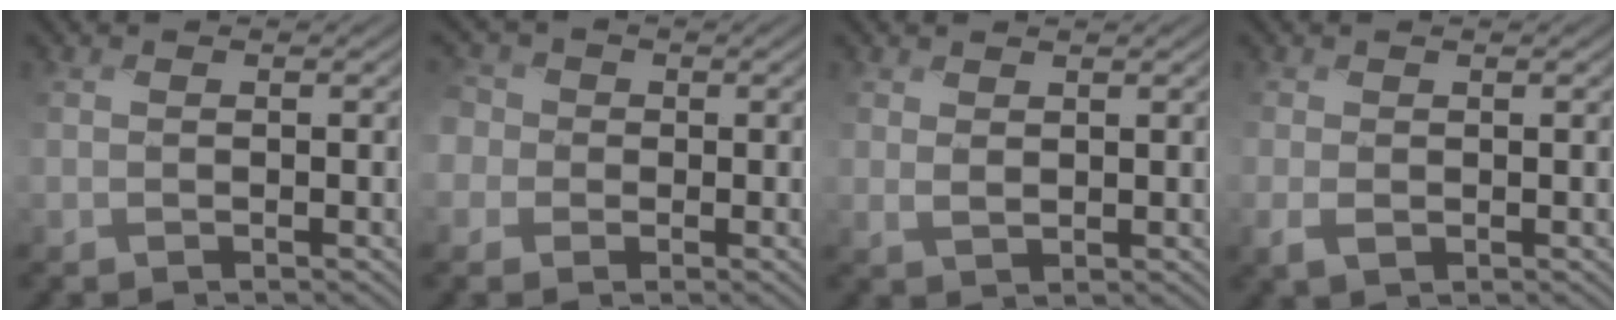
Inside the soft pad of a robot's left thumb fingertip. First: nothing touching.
{"total": 5.0, "force": [0.0, 4.6, 1.8], "torque": [-0.065, 0.013, -0.025]}
{"total": 1.7, "force": [1.1, 0.9, 0.9], "torque": [-0.023, -0.004, 0.024]}
{"total": 2.2, "force": [-0.3, 1.6, 1.5], "torque": [-0.045, -0.005, -0.007]}